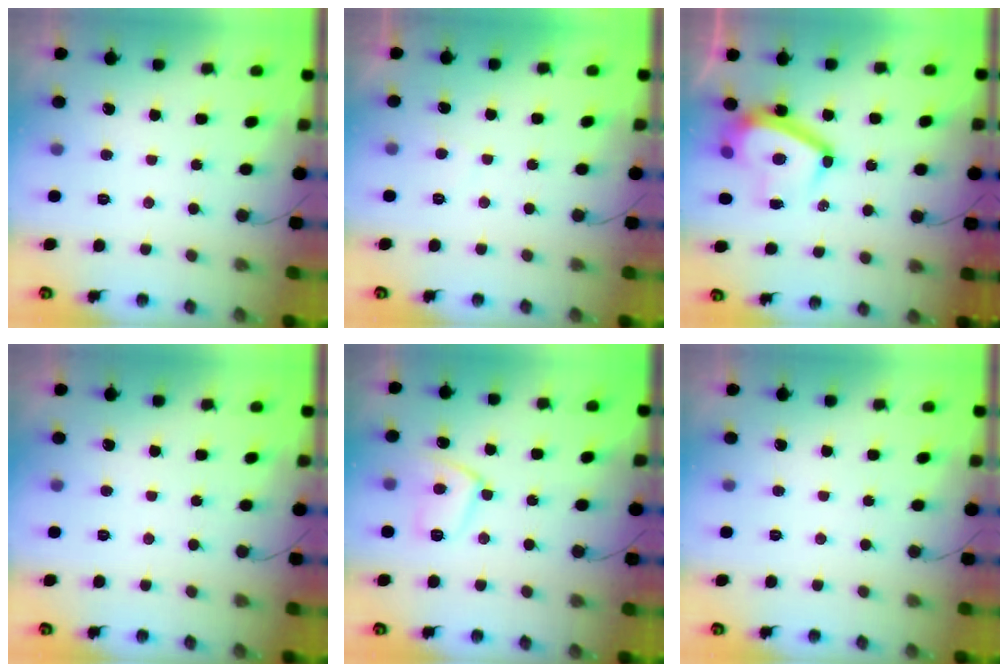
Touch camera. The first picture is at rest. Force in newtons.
{"total": 1.0, "press": 0.8, "slide": 0.6}
{"total": 12.0, "press": 11.9, "slide": 1.6}
{"total": 0.0}
{"total": 10.0, "press": 10.0, "slide": 0.8}
{"total": 0.0}